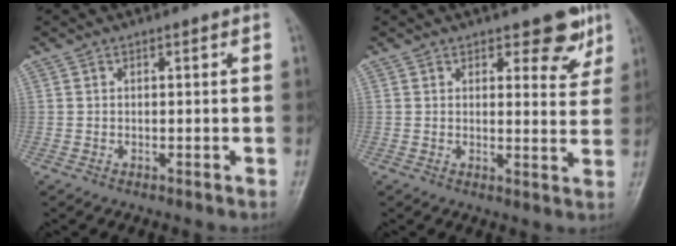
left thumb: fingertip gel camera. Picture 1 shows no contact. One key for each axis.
{"total": 5.9, "fx": 3.9, "fy": 2.9, "fz": 3.4, "tx": -0.009, "ty": -0.022, "tz": 0.046}